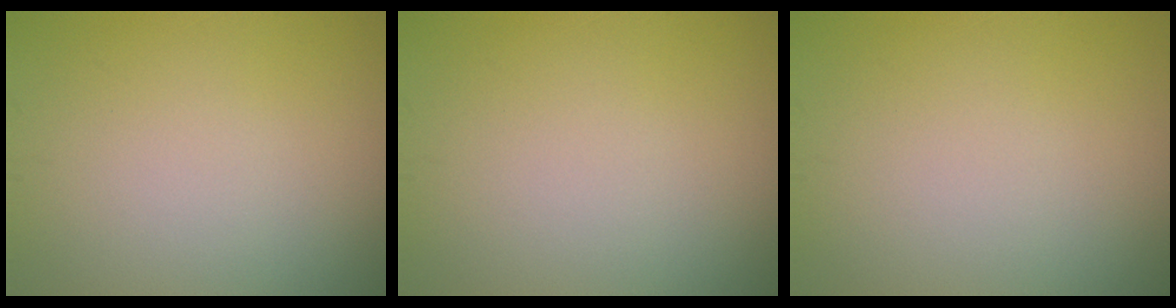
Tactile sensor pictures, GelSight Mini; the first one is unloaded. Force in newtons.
{"total": 0.0}
{"total": 0.0}